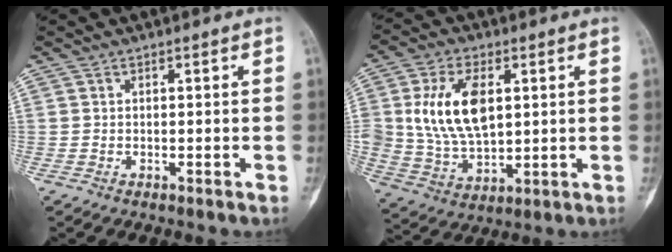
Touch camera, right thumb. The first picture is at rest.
{"total": 14.7, "force": [2.9, 8.5, 11.6], "torque": [-0.206, -0.006, 0.061]}